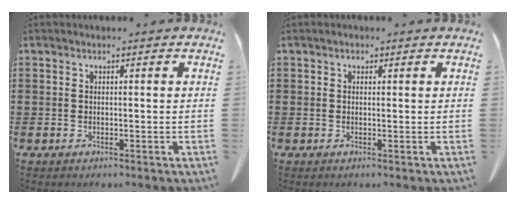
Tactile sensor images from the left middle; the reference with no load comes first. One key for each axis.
{"total": 0.7, "fx": 0.1, "fy": 0.6, "fz": 0.3, "tx": -0.009, "ty": 0.004, "tz": 0.003}